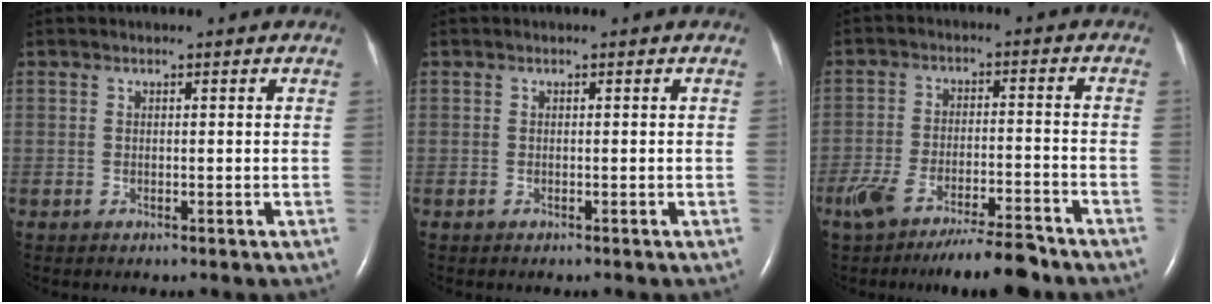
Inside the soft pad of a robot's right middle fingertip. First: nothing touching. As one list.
[{"total": 0.0}, {"total": 11.0, "force": [-9.0, 1.5, 6.1], "torque": [-0.105, -0.014, -0.148]}]